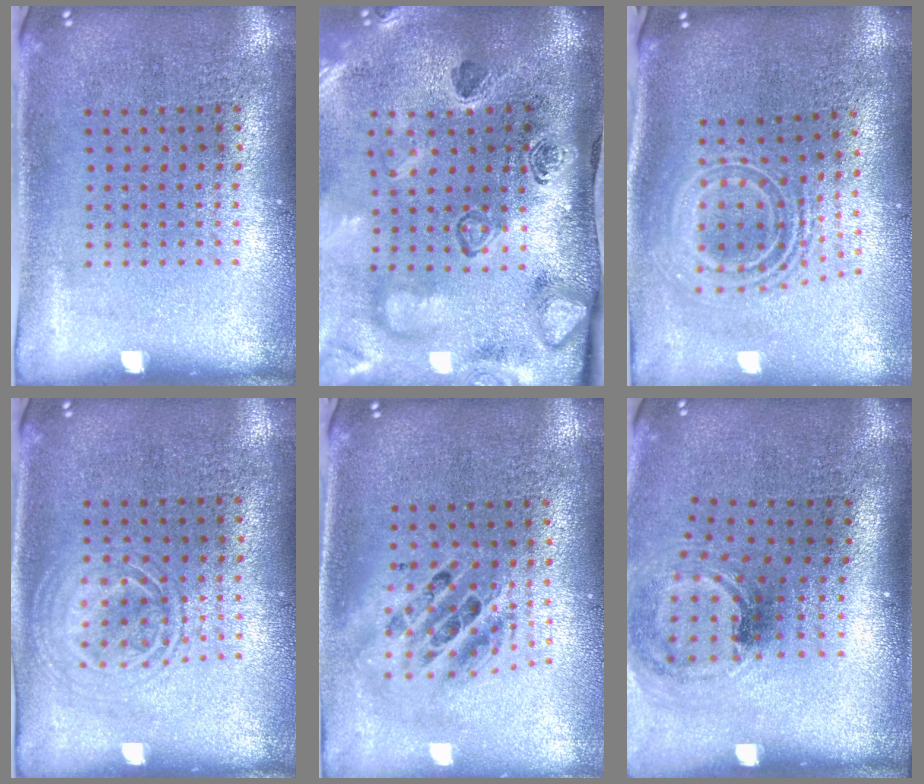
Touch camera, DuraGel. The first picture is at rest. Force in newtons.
{"total": 4.8, "press": 3.4, "slide": 3.4}
{"total": 2.3, "press": 1.7, "slide": 1.6}
{"total": 1.3, "press": 1.3, "slide": 0.2}
{"total": 1.9, "press": 1.5, "slide": 1.1}
{"total": 1.3, "press": 1.0, "slide": 0.7}